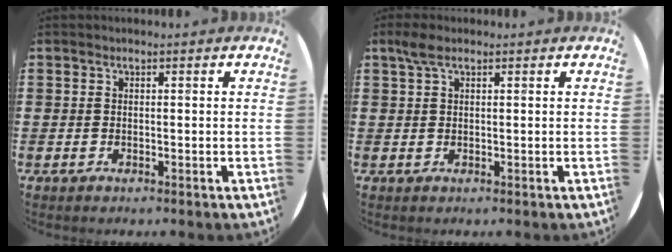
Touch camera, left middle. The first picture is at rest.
{"total": 1.9, "force": [1.2, 0.7, 1.3], "torque": [-0.027, 0.007, 0.020]}